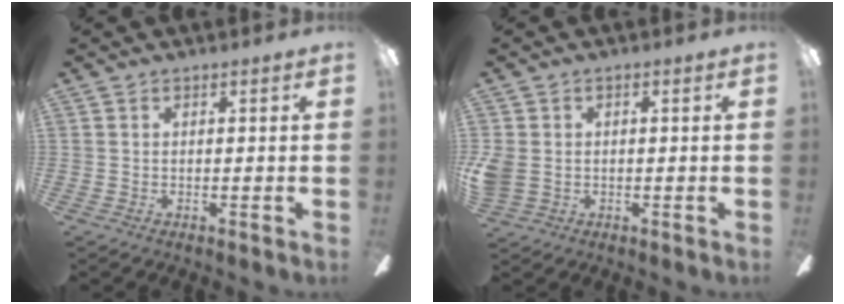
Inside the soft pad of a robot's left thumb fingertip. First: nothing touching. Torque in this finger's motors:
{"motor_torque": [0.05, 0.06, 0.12, -0.12, 0.06]}